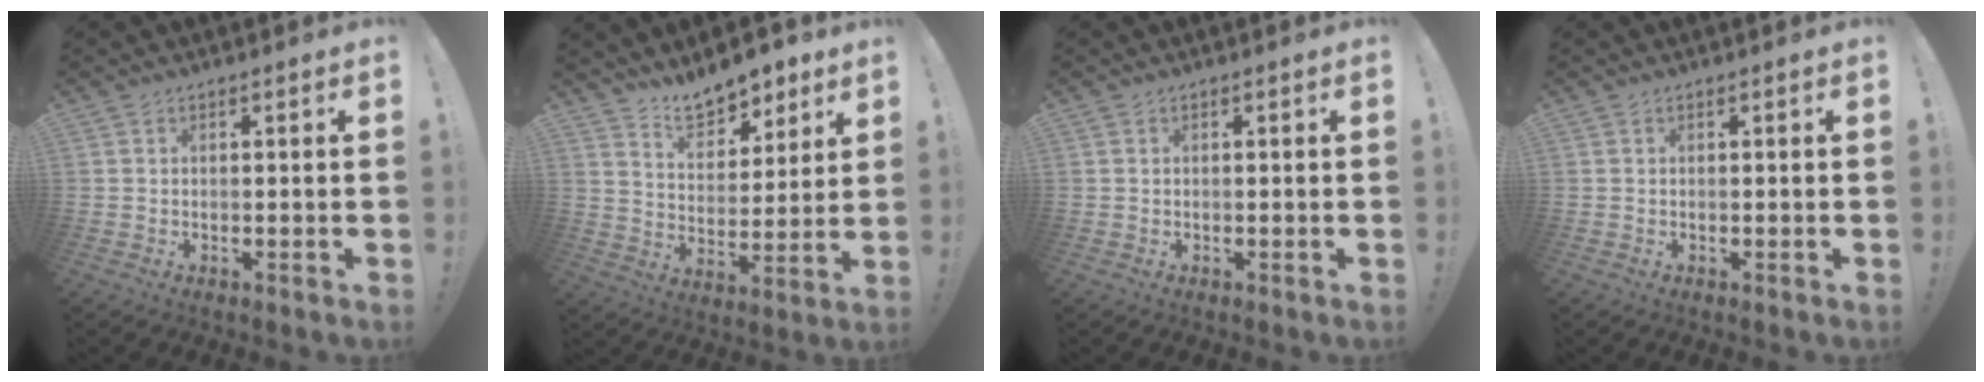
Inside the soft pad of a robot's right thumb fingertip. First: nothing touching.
{"total": 11.5, "force": [9.7, 4.9, 3.8], "torque": [-0.053, -0.073, 0.180]}
{"total": 0.0}
{"total": 0.0}